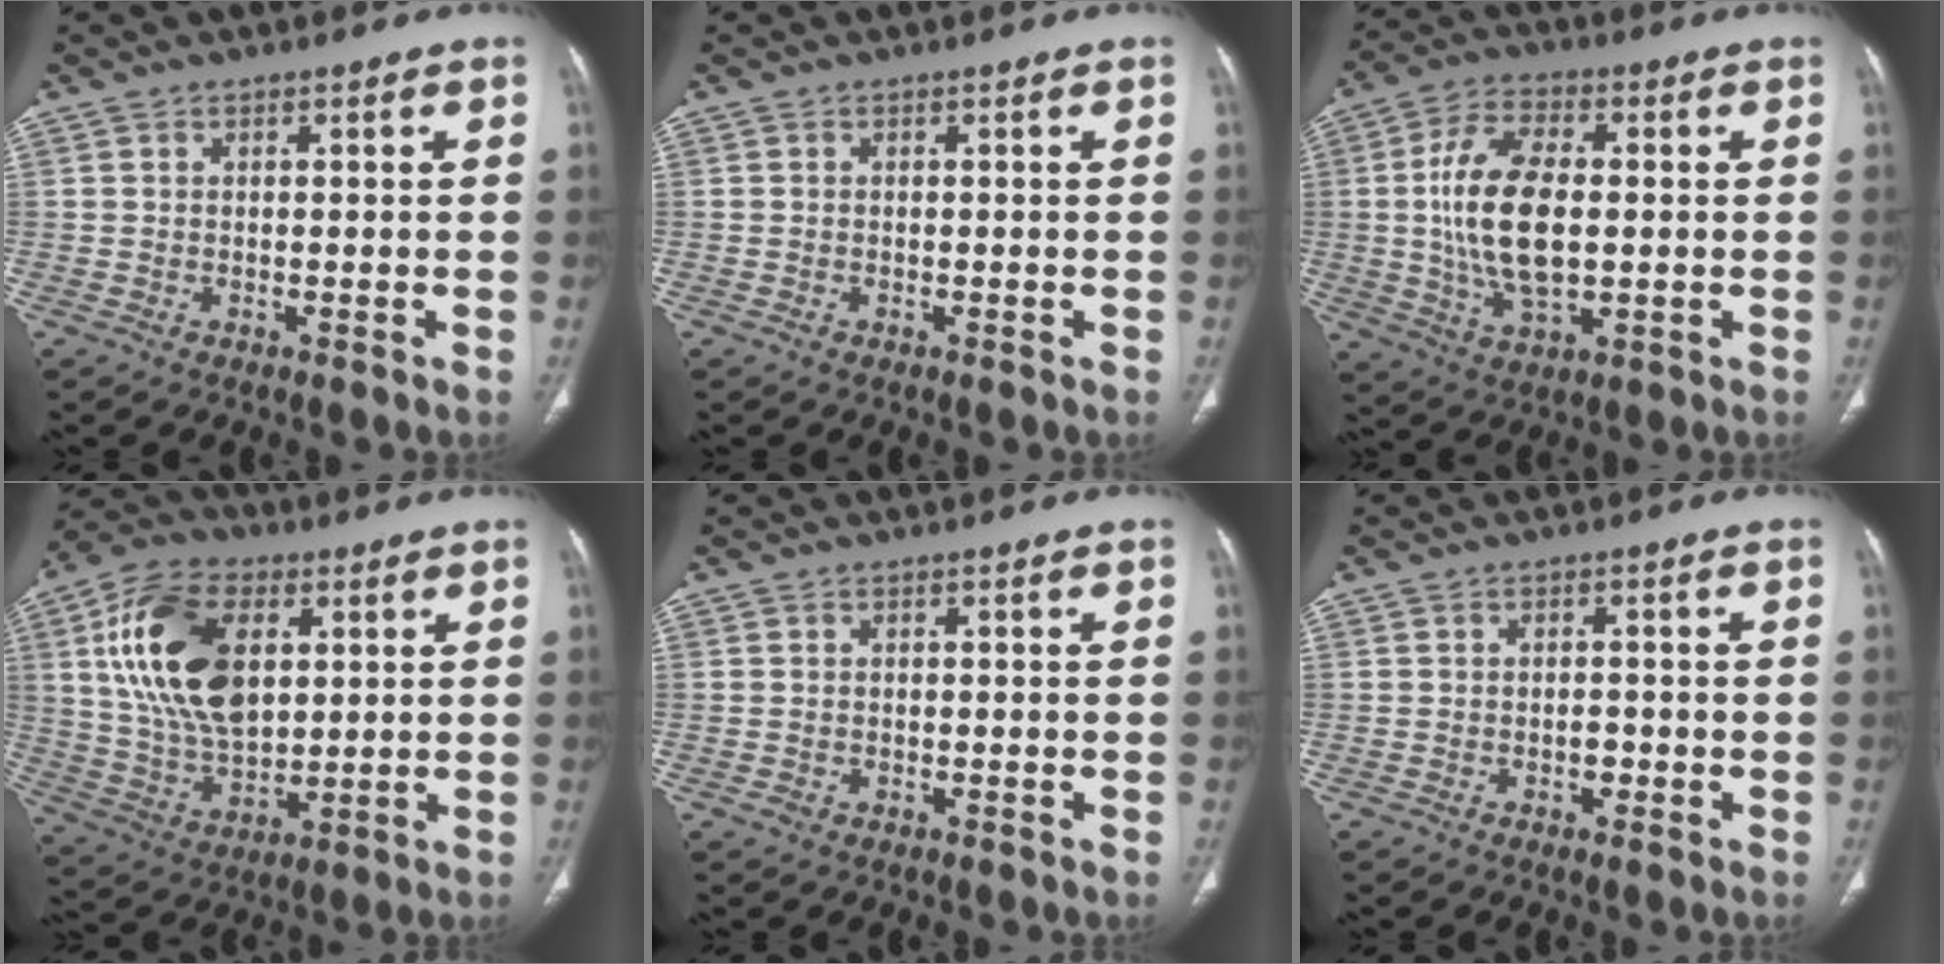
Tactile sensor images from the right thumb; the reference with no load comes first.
{"total": 0.0}
{"total": 15.3, "force": [0.3, 7.8, 13.2], "torque": [-0.250, 0.003, 0.009]}
{"total": 19.8, "force": [5.2, 12.0, 14.9], "torque": [-0.257, -0.006, 0.100]}
{"total": 0.8, "force": [-0.3, 0.7, 0.3], "torque": [-0.006, 0.003, -0.003]}
{"total": 1.7, "force": [-0.6, 1.1, 1.1], "torque": [-0.010, 0.005, -0.008]}